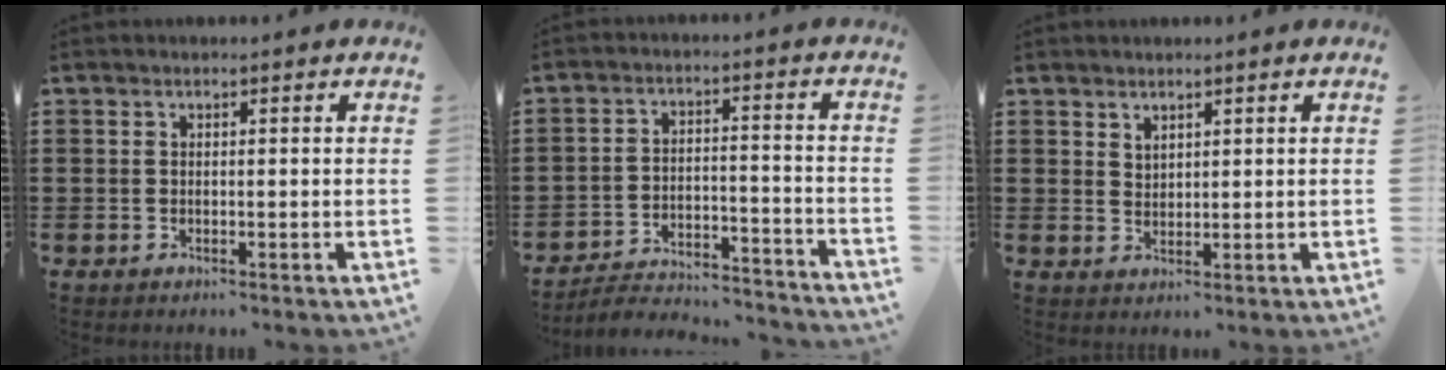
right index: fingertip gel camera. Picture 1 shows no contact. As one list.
[{"total": 4.2, "force": [-4.1, 0.7, 1.0], "torque": [-0.021, 0.001, -0.085]}, {"total": 2.0, "force": [1.8, 0.8, 0.0], "torque": [-0.003, 0.003, 0.036]}]